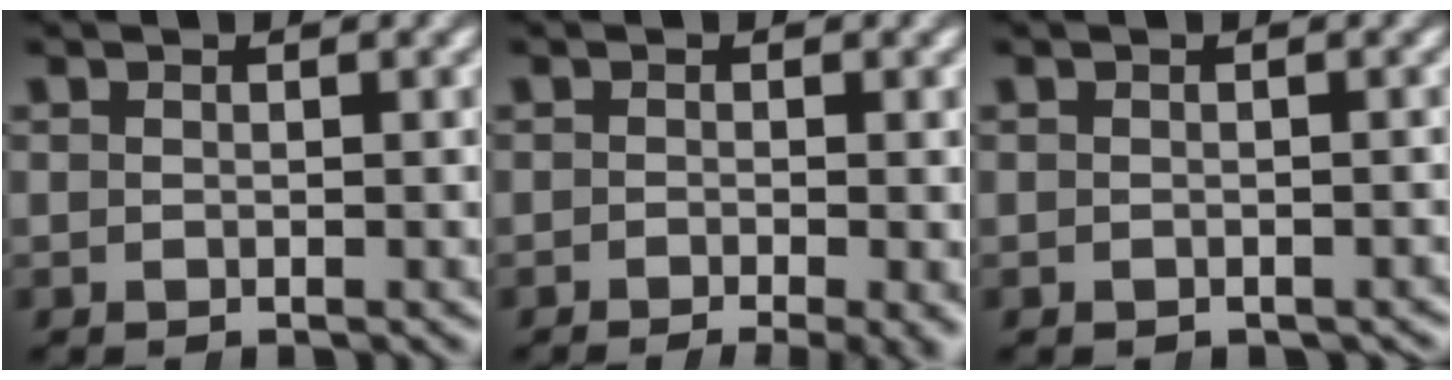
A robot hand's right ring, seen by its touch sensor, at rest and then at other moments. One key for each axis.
{"total": 3.0, "fx": -2.3, "fy": 0.1, "fz": 2.0, "tx": -0.013, "ty": -0.004, "tz": -0.032}
{"total": 0.7, "fx": -0.6, "fy": 0.4, "fz": -0.2, "tx": 0.002, "ty": -0.006, "tz": -0.004}